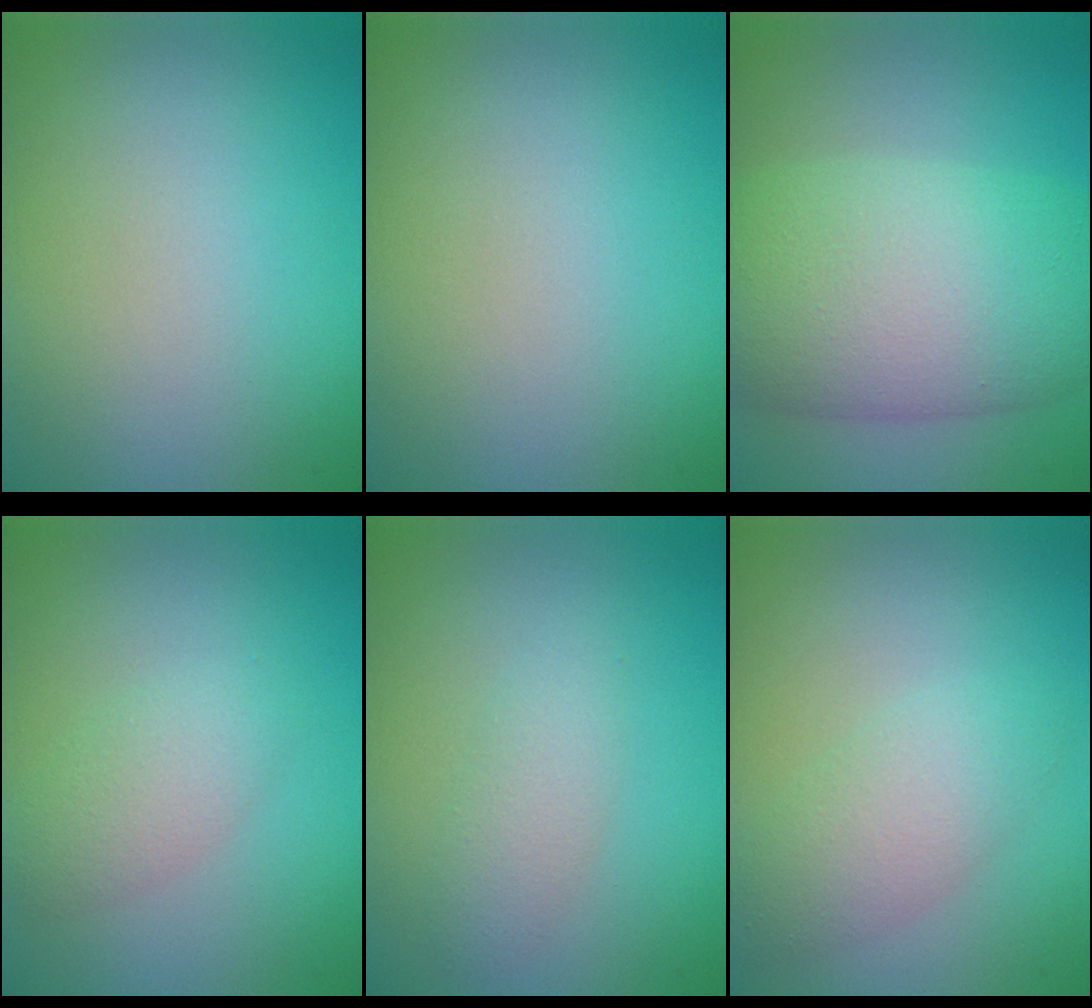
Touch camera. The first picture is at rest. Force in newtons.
{"total": 0.0}
{"total": 11.0, "press": 11.0, "slide": 0.5}
{"total": 2.2, "press": 2.2, "slide": 0.0}
{"total": 2.0, "press": 2.0, "slide": 0.2}
{"total": 3.2, "press": 3.2, "slide": 0.0}